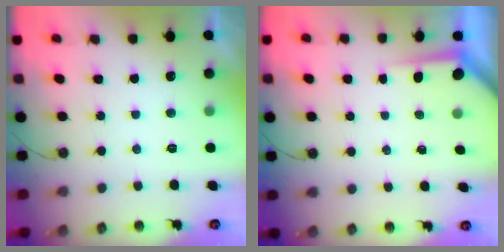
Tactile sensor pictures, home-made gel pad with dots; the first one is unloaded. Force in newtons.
{"total": 3.1, "press": 3.1, "slide": 0.4}